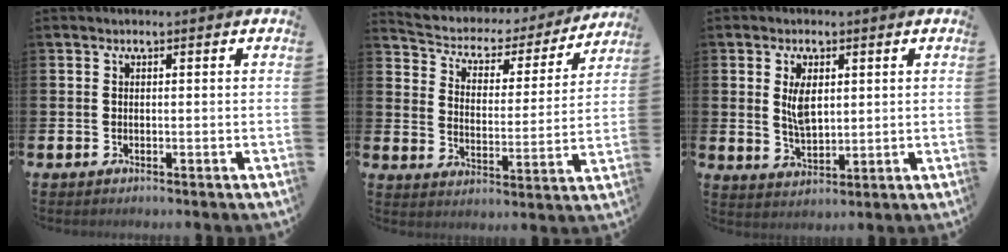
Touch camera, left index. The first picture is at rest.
{"total": 4.1, "force": [3.5, 2.0, 0.8], "torque": [-0.041, -0.032, 0.049]}
{"total": 4.1, "force": [1.4, 2.1, 3.2], "torque": [-0.051, -0.001, 0.020]}